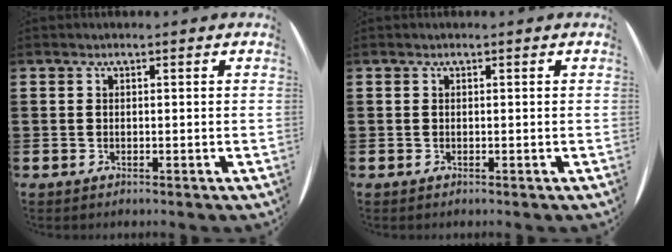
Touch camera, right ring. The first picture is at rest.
{"total": 0.0}